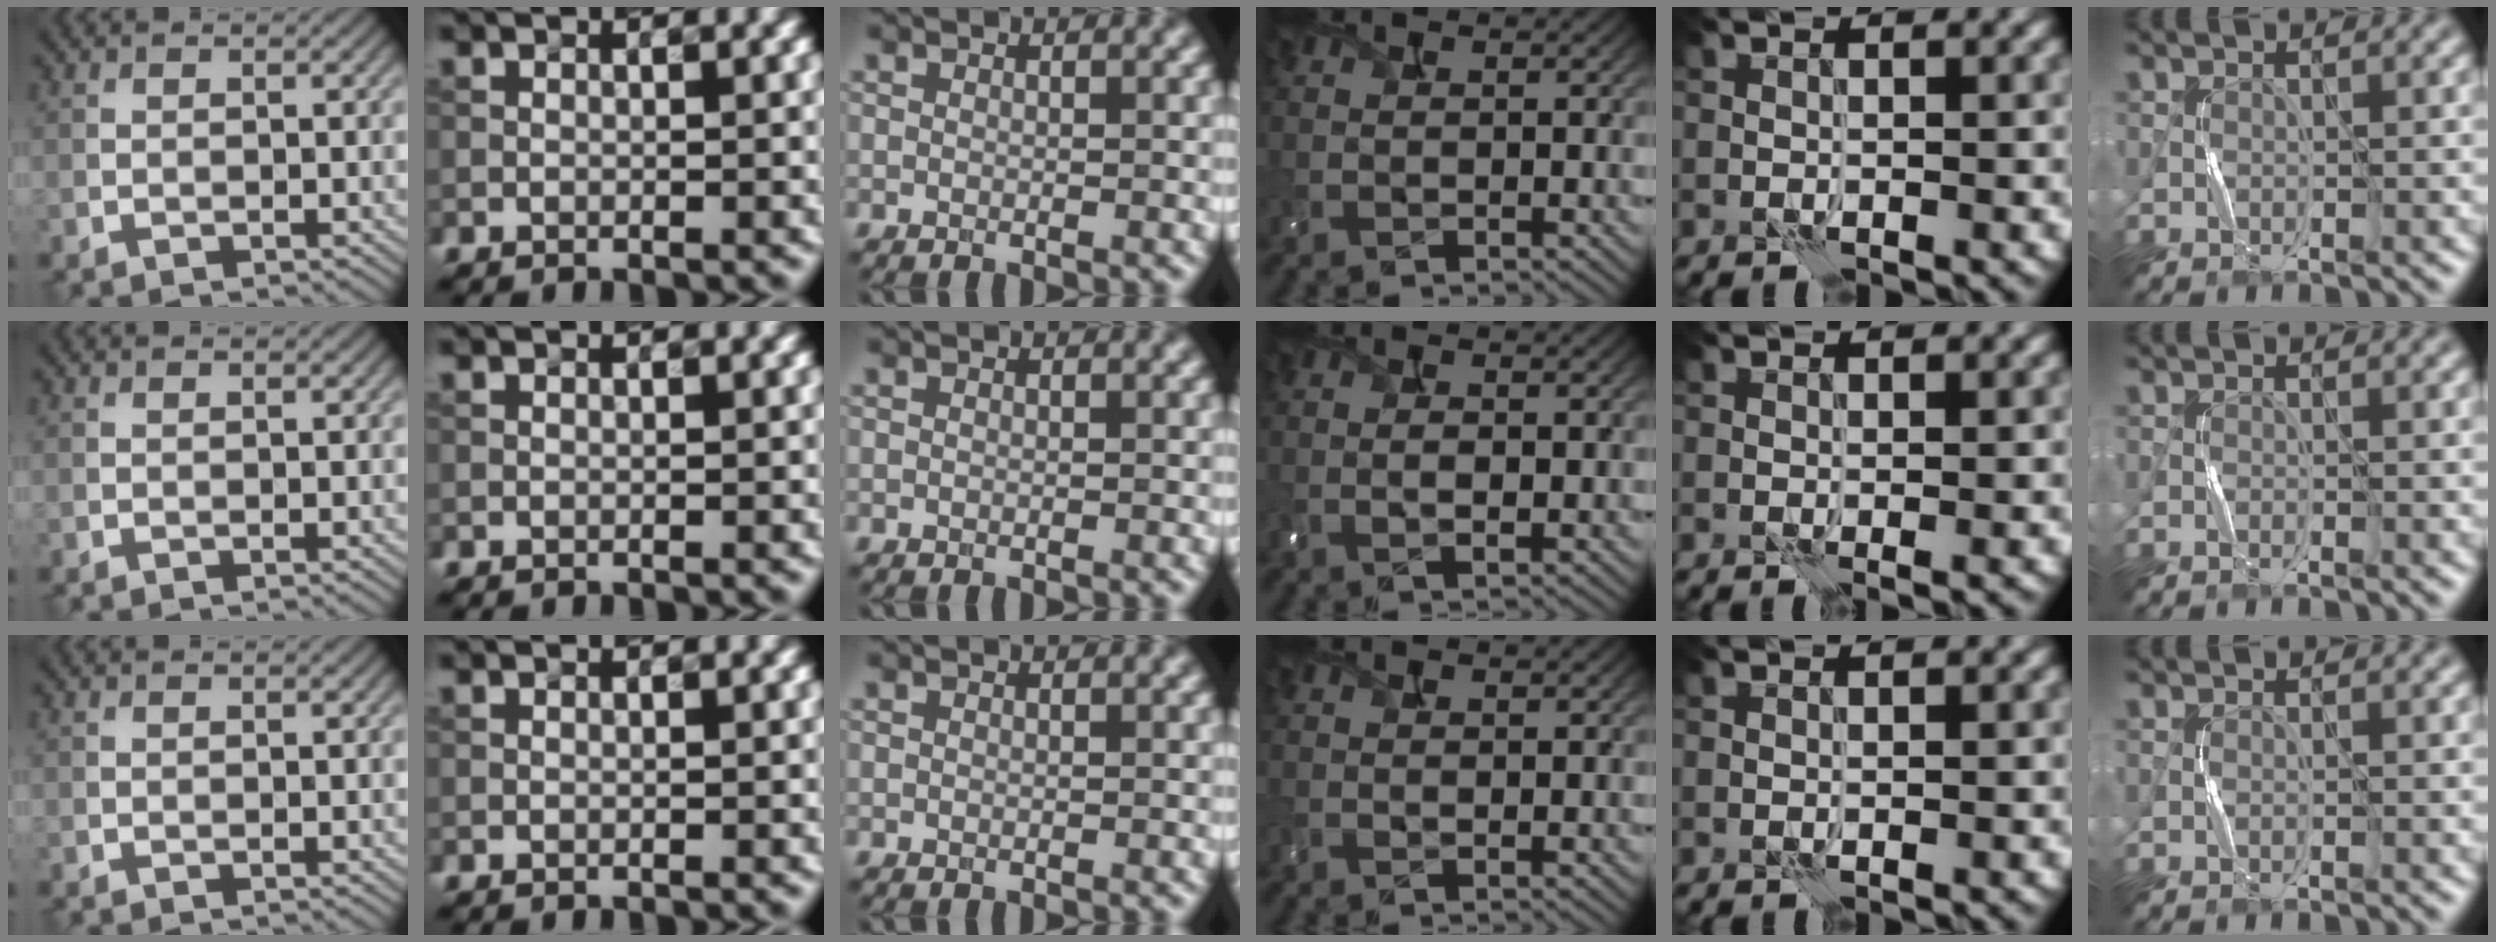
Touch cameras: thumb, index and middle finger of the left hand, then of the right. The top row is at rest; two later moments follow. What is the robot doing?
{"motion": "squeeze", "object": "bubble wrap"}